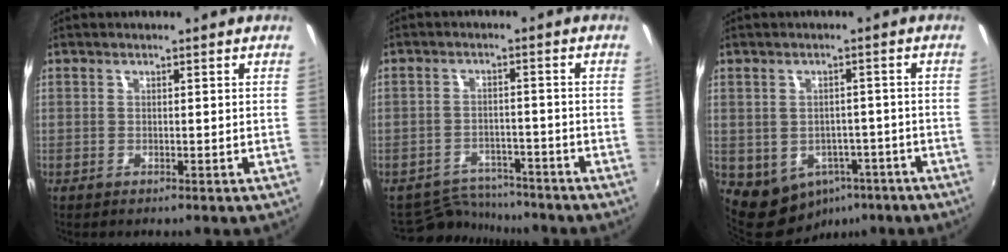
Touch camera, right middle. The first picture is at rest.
{"total": 7.6, "force": [-7.3, 2.2, 0.1], "torque": [-0.017, 0.007, -0.114]}
{"total": 9.0, "force": [-4.5, 7.2, 3.2], "torque": [-0.077, -0.001, -0.039]}